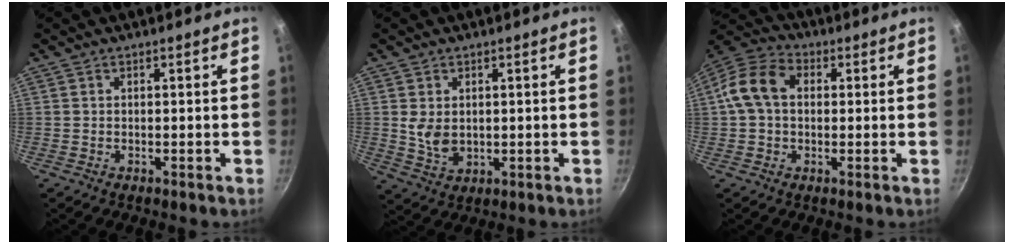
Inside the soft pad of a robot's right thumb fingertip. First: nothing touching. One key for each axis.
{"total": 4.7, "fx": 0.5, "fy": 3.3, "fz": 3.3, "tx": -0.051, "ty": -0.009, "tz": 0.020}
{"total": 10.7, "fx": 1.2, "fy": 7.6, "fz": 7.4, "tx": -0.146, "ty": 0.033, "tz": 0.014}